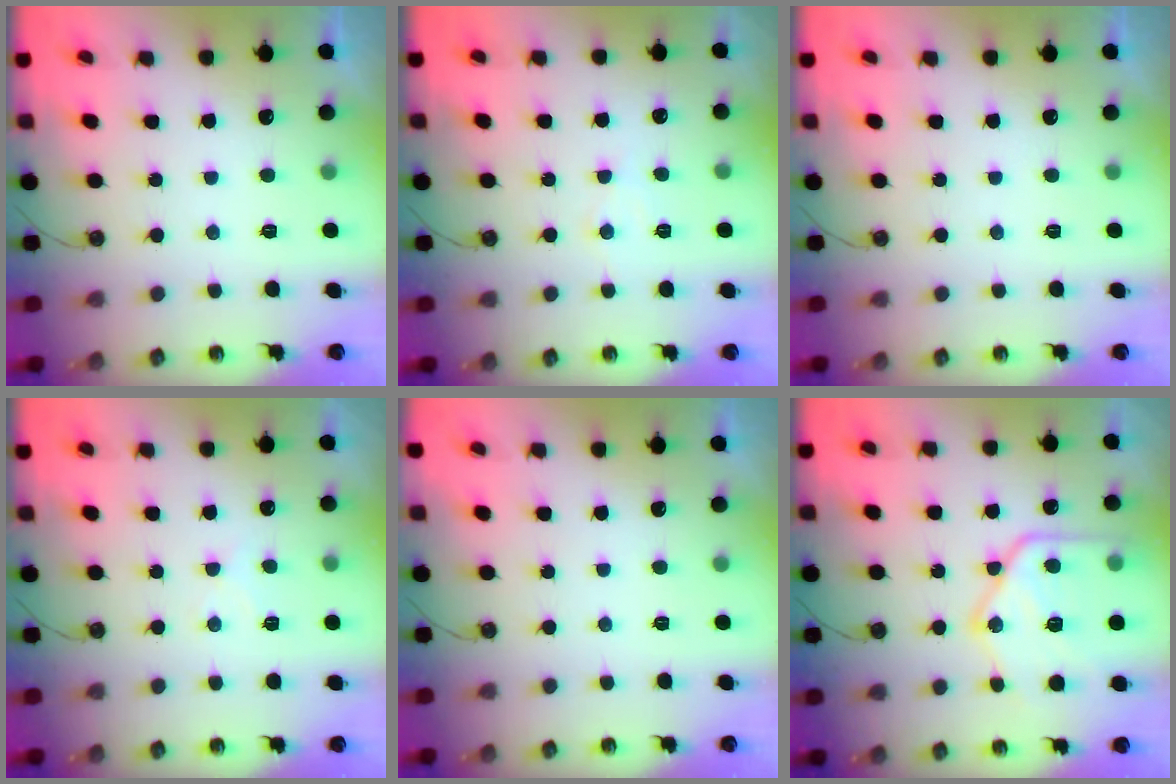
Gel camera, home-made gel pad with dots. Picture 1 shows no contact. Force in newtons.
{"total": 5.5, "press": 5.5, "slide": 0.4}
{"total": 0.0}
{"total": 5.7, "press": 5.7, "slide": 0.7}
{"total": 0.0}
{"total": 21.2, "press": 21.1, "slide": 1.5}